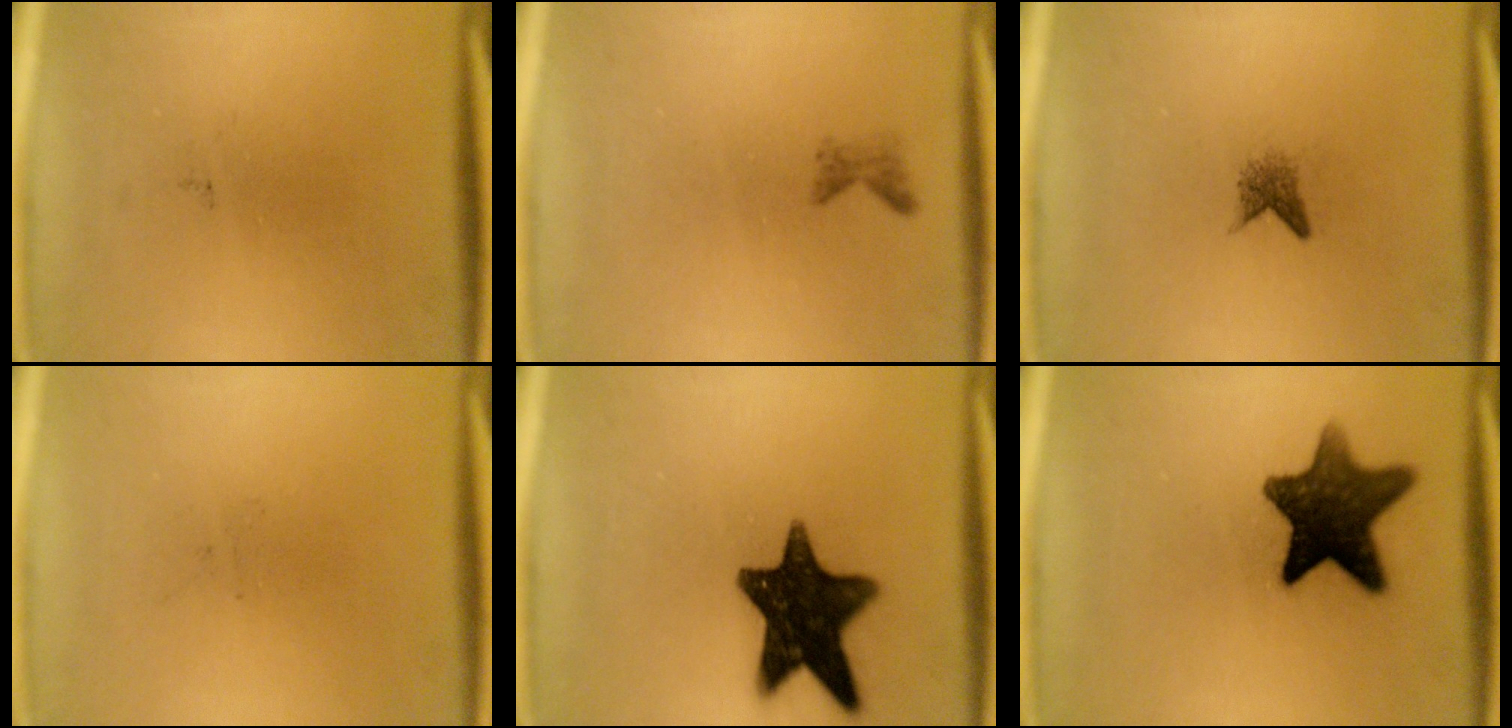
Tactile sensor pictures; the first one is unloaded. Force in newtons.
{"total": 0.9}
{"total": 1.6}
{"total": 0.0}
{"total": 14.9}
{"total": 12.6}